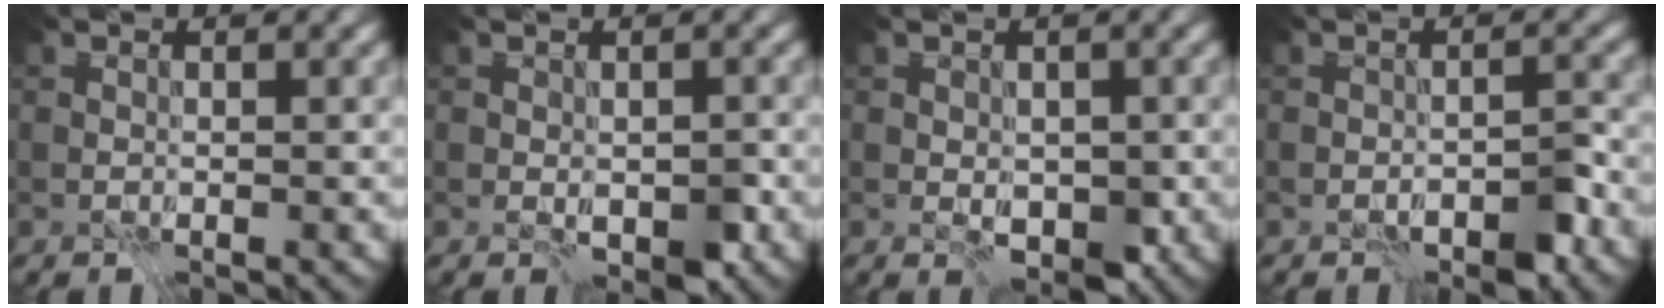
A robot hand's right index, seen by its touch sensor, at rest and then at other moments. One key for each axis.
{"total": 2.6, "fx": -1.0, "fy": 1.3, "fz": 2.0, "tx": -0.028, "ty": -0.007, "tz": -0.015}
{"total": 3.0, "fx": -0.8, "fy": 1.8, "fz": 2.3, "tx": -0.029, "ty": -0.006, "tz": -0.015}
{"total": 3.4, "fx": -2.1, "fy": 1.5, "fz": 2.2, "tx": -0.021, "ty": 0.003, "tz": -0.033}